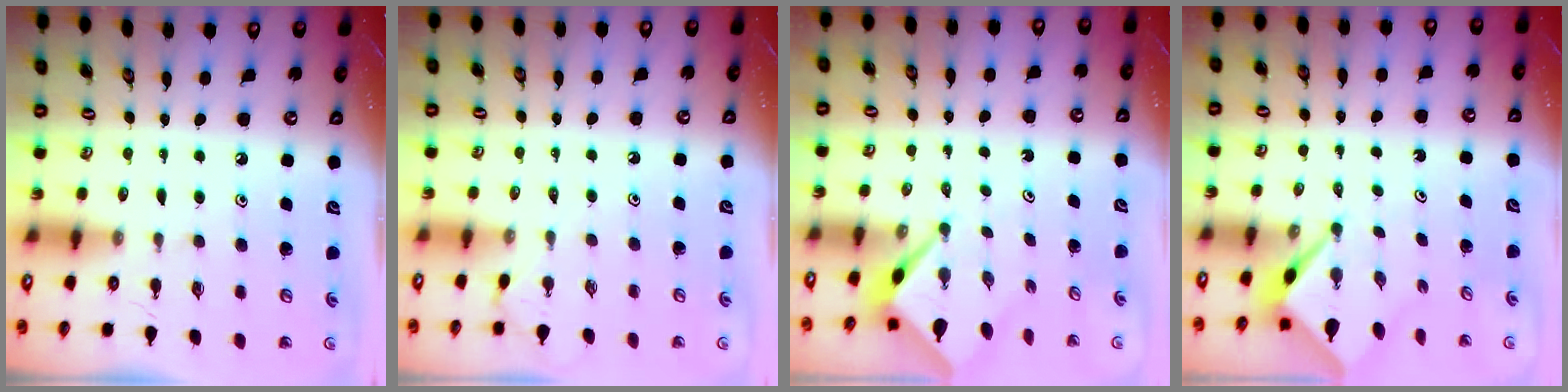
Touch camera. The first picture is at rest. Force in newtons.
{"total": 3.2, "press": 3.2, "slide": 0.5}
{"total": 2.6, "press": 2.6, "slide": 0.1}
{"total": 2.6, "press": 2.6, "slide": 0.1}